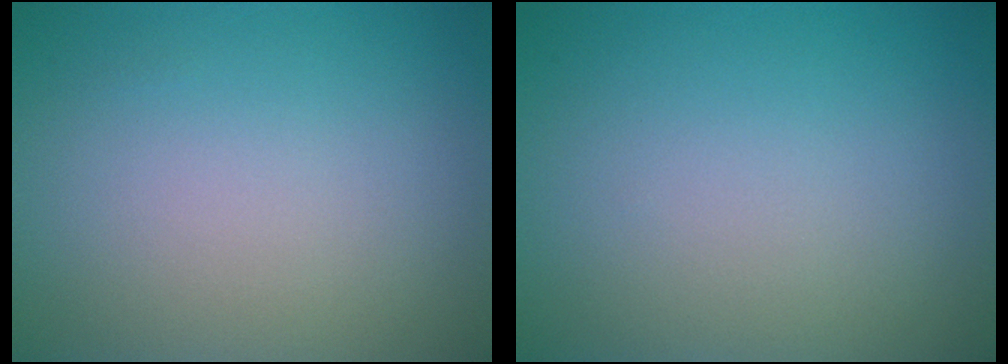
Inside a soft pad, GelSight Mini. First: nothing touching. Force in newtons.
{"total": 0.0}